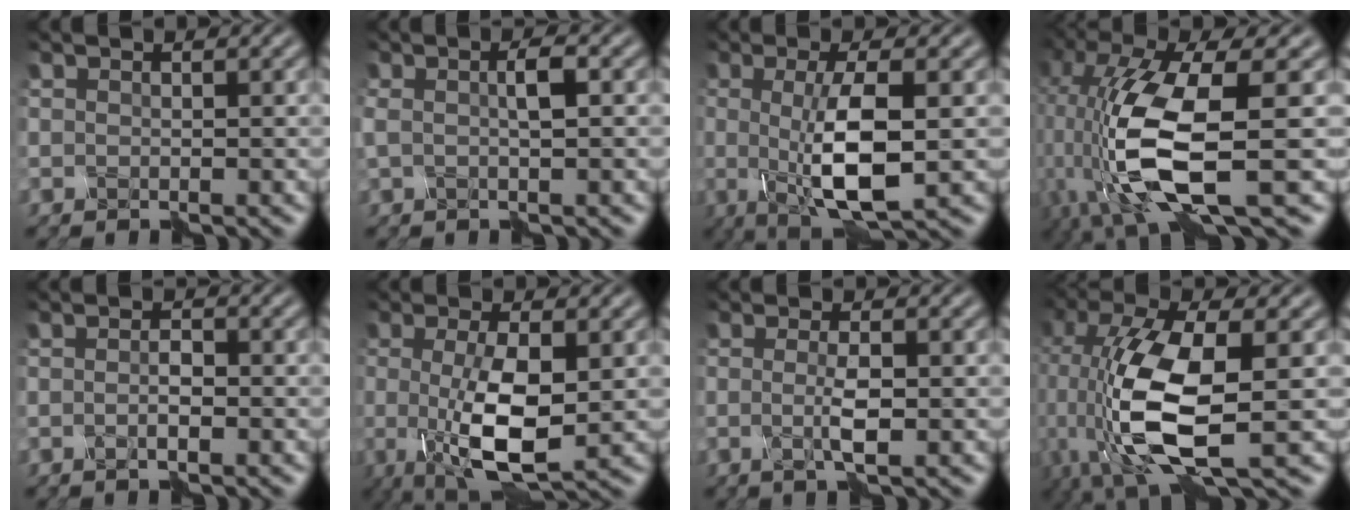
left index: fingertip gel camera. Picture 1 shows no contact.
{"total": 1.8, "force": [0.1, -0.2, 1.8], "torque": [-0.041, 0.004, 0.002]}
{"total": 6.2, "force": [-0.6, 1.2, 6.0], "torque": [-0.124, -0.008, -0.004]}
{"total": 11.9, "force": [-2.3, 4.0, 10.9], "torque": [-0.256, -0.030, -0.035]}
{"total": 1.3, "force": [-0.5, 0.1, 1.2], "torque": [-0.020, -0.007, -0.013]}
{"total": 7.1, "force": [-0.8, 2.0, 6.7], "torque": [-0.145, -0.012, -0.008]}
{"total": 2.3, "force": [-0.5, 0.0, 2.2], "torque": [-0.053, -0.004, -0.006]}
{"total": 11.3, "force": [-1.2, 4.2, 10.4], "torque": [-0.240, -0.013, -0.019]}